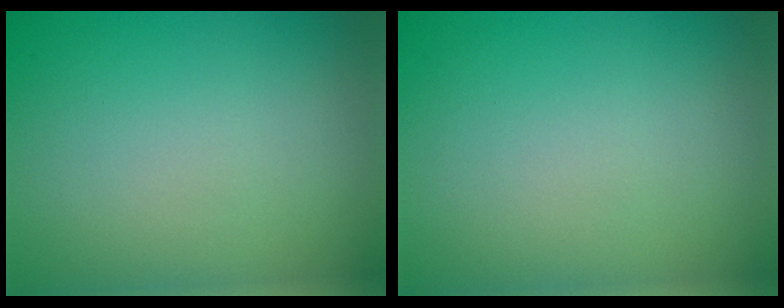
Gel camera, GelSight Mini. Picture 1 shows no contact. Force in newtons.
{"total": 0.0}